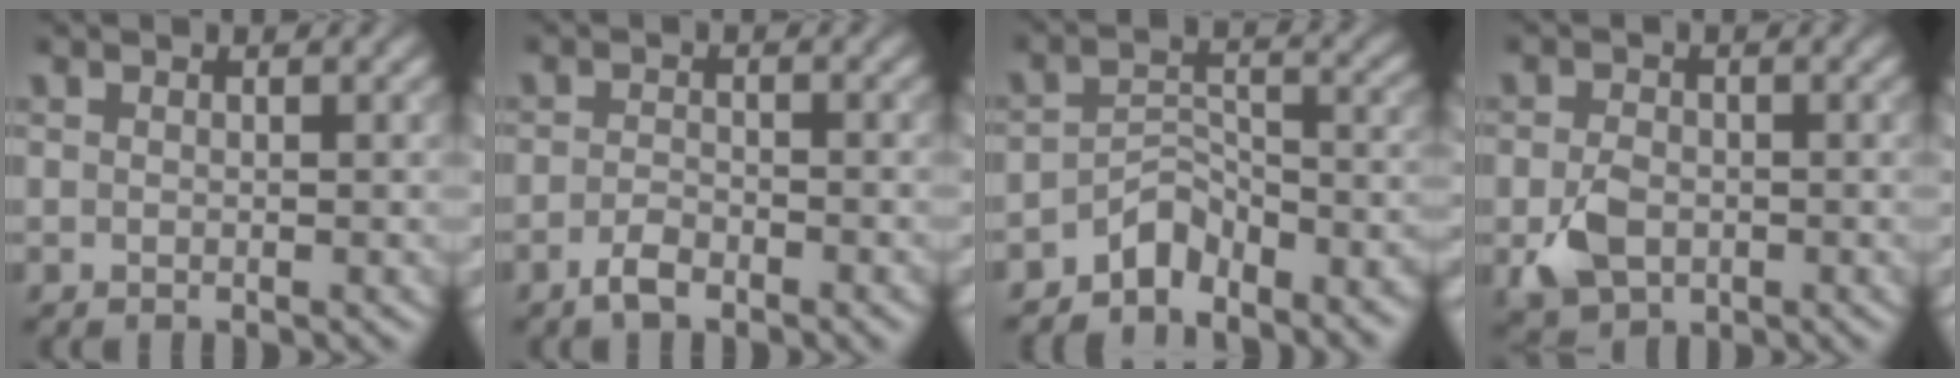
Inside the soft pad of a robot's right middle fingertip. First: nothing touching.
{"total": 2.4, "force": [-1.6, 0.7, 1.5], "torque": [-0.032, -0.001, -0.034]}
{"total": 5.2, "force": [-4.0, 2.5, 2.2], "torque": [-0.026, 0.002, -0.078]}
{"total": 3.7, "force": [-0.9, 2.7, 2.3], "torque": [-0.053, -0.008, -0.019]}